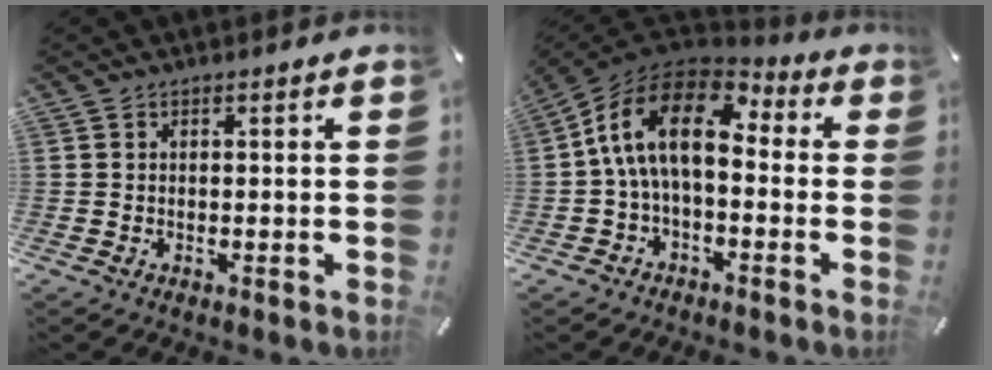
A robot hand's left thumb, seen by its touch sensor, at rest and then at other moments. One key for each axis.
{"total": 14.8, "fx": 1.9, "fy": 8.6, "fz": 11.9, "tx": -0.239, "ty": 0.010, "tz": 0.026}